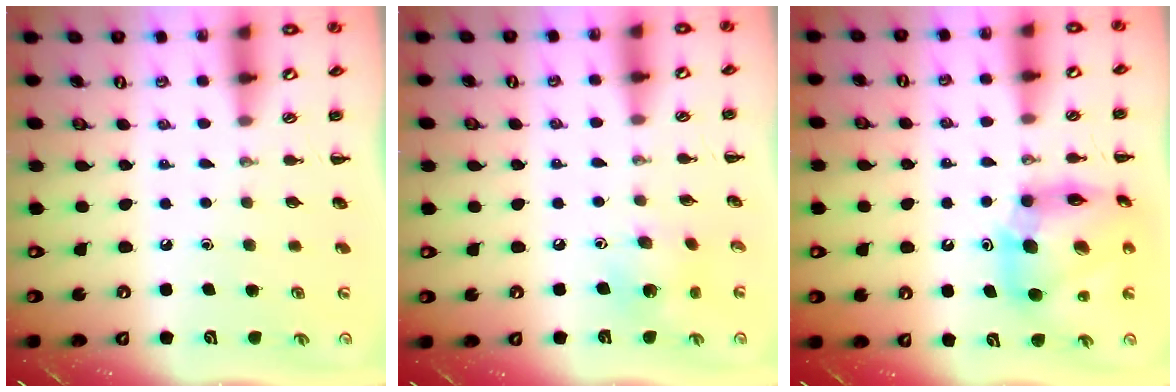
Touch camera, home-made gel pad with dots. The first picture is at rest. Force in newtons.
{"total": 5.2, "press": 5.1, "slide": 1.1}
{"total": 13.4, "press": 13.0, "slide": 3.4}